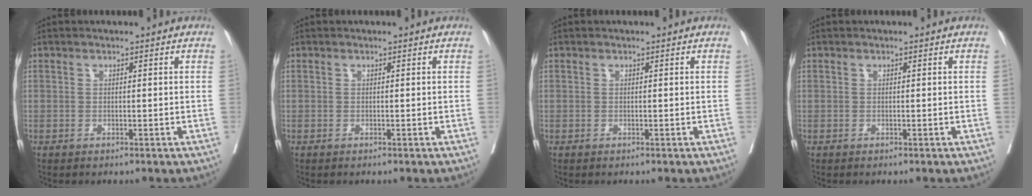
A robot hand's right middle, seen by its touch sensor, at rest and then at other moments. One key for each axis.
{"total": 0.0}
{"total": 0.0}
{"total": 0.0}